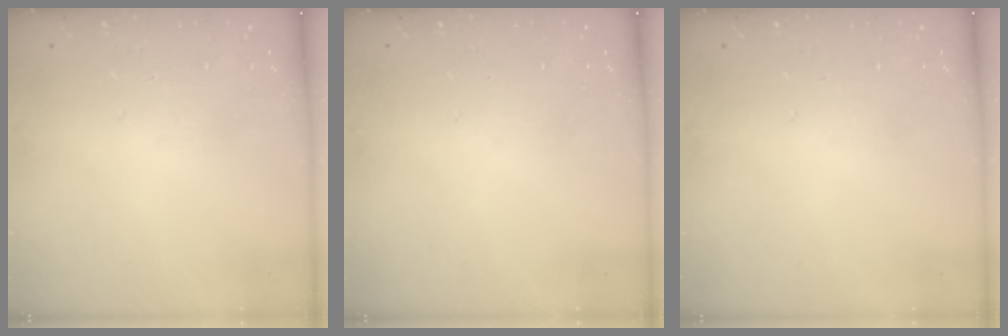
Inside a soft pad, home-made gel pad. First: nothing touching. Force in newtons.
{"total": 0.0}
{"total": 0.0}